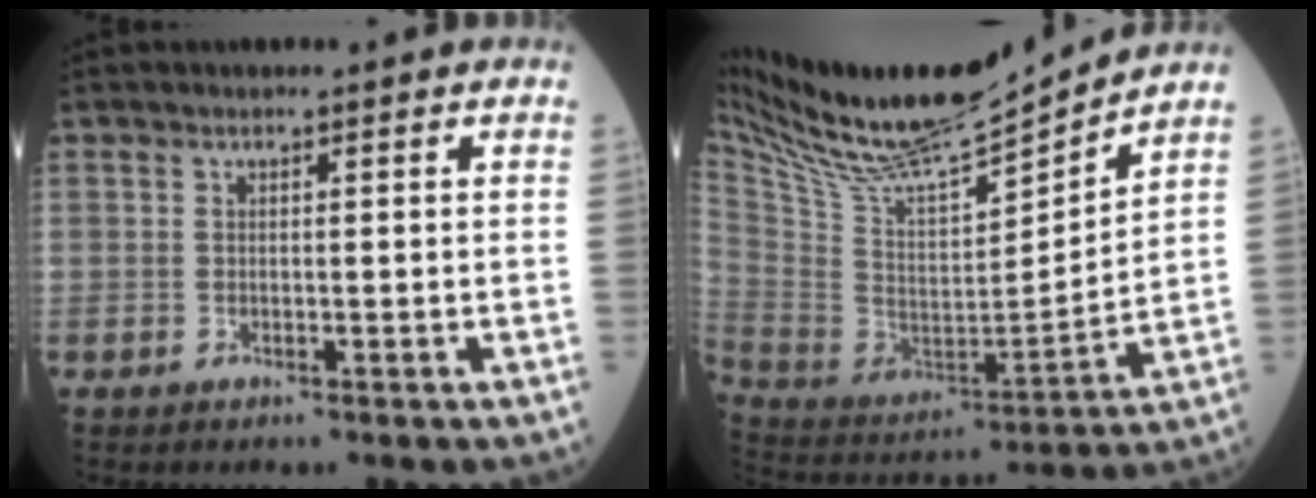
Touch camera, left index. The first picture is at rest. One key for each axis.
{"total": 21.6, "fx": 19.2, "fy": 2.4, "fz": 9.6, "tx": -0.191, "ty": -0.014, "tz": 0.337}